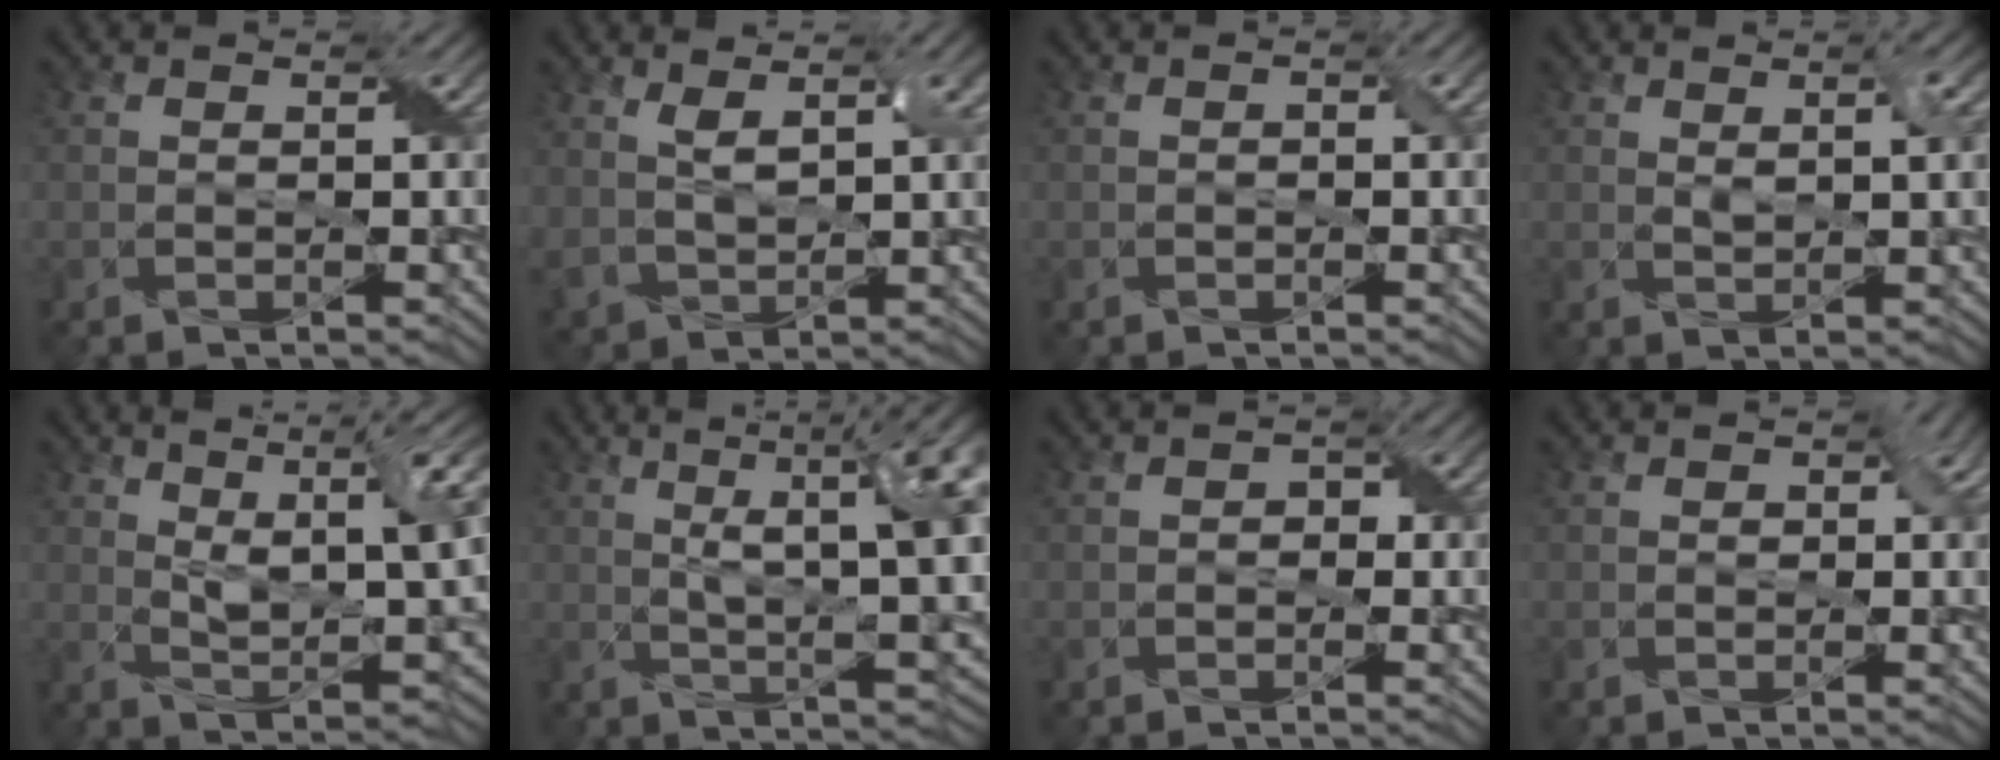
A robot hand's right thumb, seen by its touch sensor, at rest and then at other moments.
{"total": 5.8, "force": [2.4, 2.8, 4.4], "torque": [-0.097, 0.000, 0.051]}
{"total": 0.7, "force": [-0.3, 0.4, 0.5], "torque": [-0.009, 0.000, -0.004]}
{"total": 2.2, "force": [0.9, 0.5, 1.9], "torque": [-0.035, -0.002, 0.020]}
{"total": 10.4, "force": [3.9, 3.7, 8.9], "torque": [-0.167, 0.005, 0.064]}
{"total": 13.2, "force": [2.9, 4.2, 12.2], "torque": [-0.188, 0.015, 0.045]}
{"total": 1.5, "force": [-0.4, 1.2, 0.8], "torque": [-0.014, -0.003, -0.007]}
{"total": 1.6, "force": [0.2, 1.3, 0.9], "torque": [-0.018, -0.003, 0.006]}